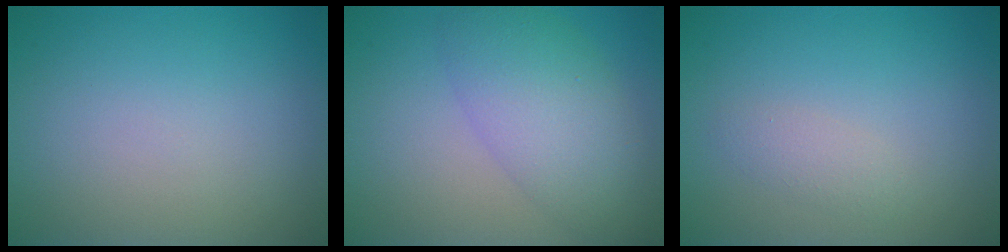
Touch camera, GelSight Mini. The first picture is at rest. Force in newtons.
{"total": 5.9, "press": 5.9, "slide": 0.1}
{"total": 1.4, "press": 1.4, "slide": 0.1}